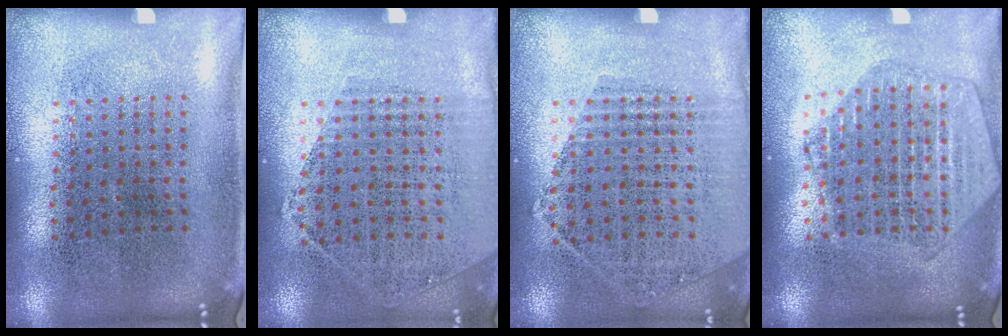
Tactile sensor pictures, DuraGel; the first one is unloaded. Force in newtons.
{"total": 1.2, "press": 1.0, "slide": 0.7}
{"total": 1.1, "press": 1.1, "slide": 0.4}
{"total": 2.0, "press": 1.8, "slide": 0.8}